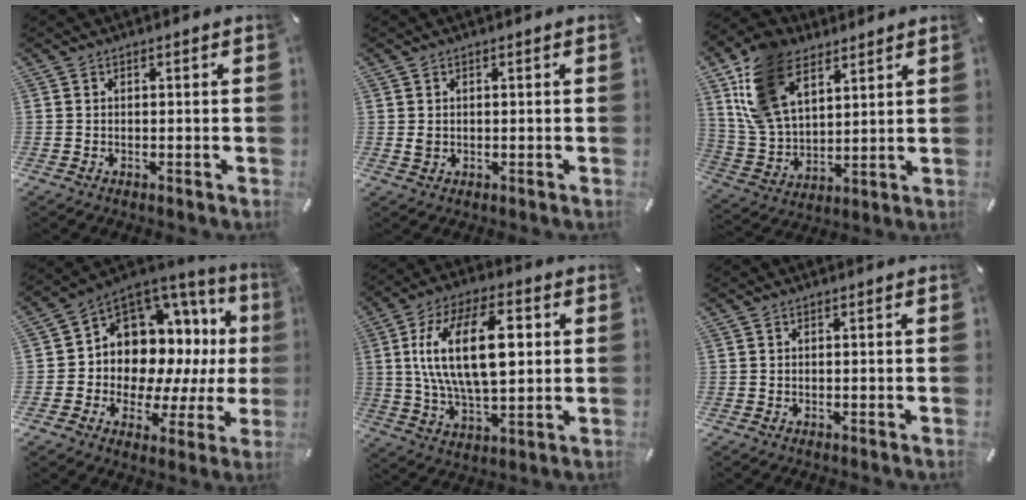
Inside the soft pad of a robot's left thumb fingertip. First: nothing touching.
{"total": 1.2, "force": [0.1, 1.1, 0.5], "torque": [-0.010, 0.004, 0.002]}
{"total": 16.1, "force": [8.8, 10.0, 8.9], "torque": [-0.230, -0.025, 0.165]}
{"total": 10.9, "force": [3.2, 9.0, 5.1], "torque": [-0.072, -0.072, 0.064]}
{"total": 20.3, "force": [3.7, 10.2, 17.2], "torque": [-0.343, -0.001, 0.050]}
{"total": 0.0}